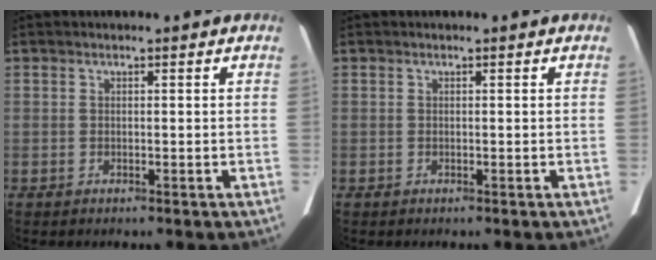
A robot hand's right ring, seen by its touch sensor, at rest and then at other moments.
{"total": 0.0}